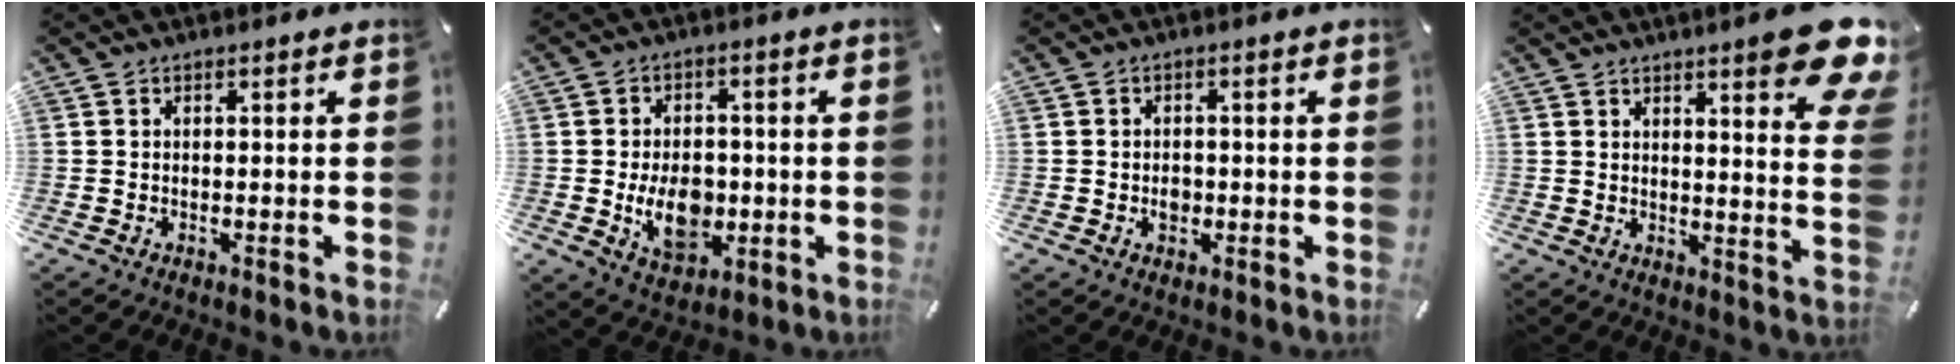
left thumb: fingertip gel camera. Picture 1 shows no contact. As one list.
[{"total": 10.0, "force": [-1.6, 7.0, 7.0], "torque": [-0.128, -0.003, -0.027]}, {"total": 2.3, "force": [-0.5, 1.8, 1.3], "torque": [-0.028, 0.001, -0.008]}, {"total": 13.2, "force": [8.4, 2.6, 9.8], "torque": [-0.132, -0.065, 0.138]}]